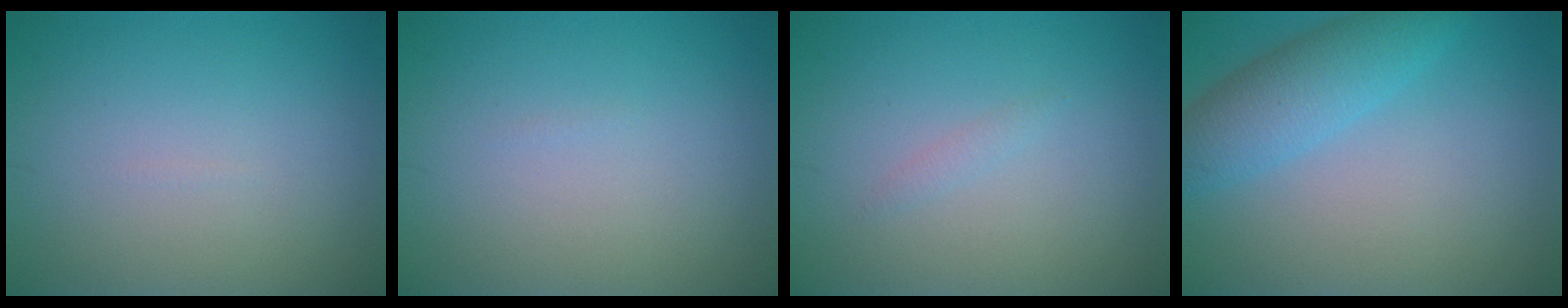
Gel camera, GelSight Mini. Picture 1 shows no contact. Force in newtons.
{"total": 0.0}
{"total": 0.6, "press": 0.6, "slide": 0.1}
{"total": 4.4, "press": 4.4, "slide": 0.1}